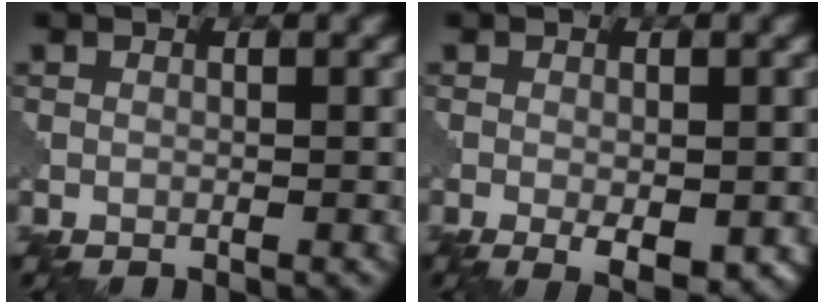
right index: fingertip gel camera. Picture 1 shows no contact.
{"total": 3.2, "force": [-1.1, 1.2, 2.8], "torque": [-0.041, -0.008, -0.009]}